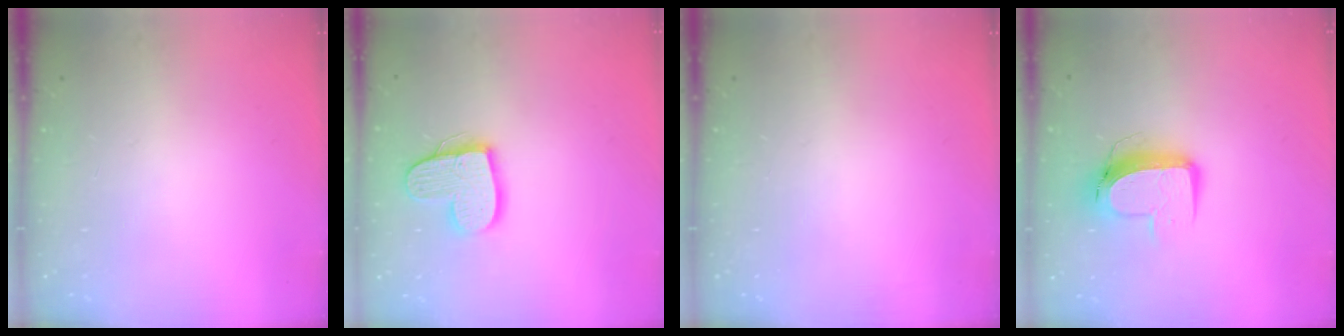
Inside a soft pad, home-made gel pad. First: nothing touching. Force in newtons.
{"total": 13.4, "press": 13.4, "slide": 0.8}
{"total": 0.0}
{"total": 10.4, "press": 10.4, "slide": 1.1}